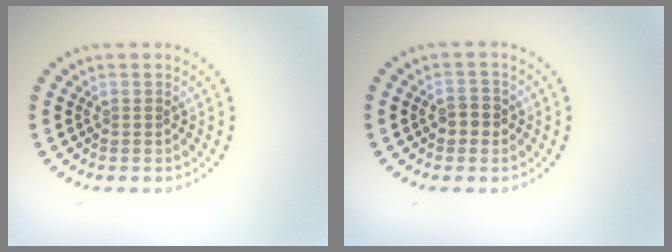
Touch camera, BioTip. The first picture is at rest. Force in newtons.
{"total": 1.9, "press": 1.9, "slide": 0.2}